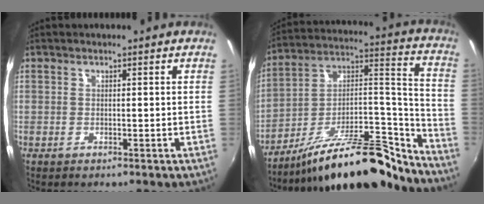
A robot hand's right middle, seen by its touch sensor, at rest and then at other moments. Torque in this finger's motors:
{"motor_torque": [1.14, -1.00, 0.40, 0.21]}